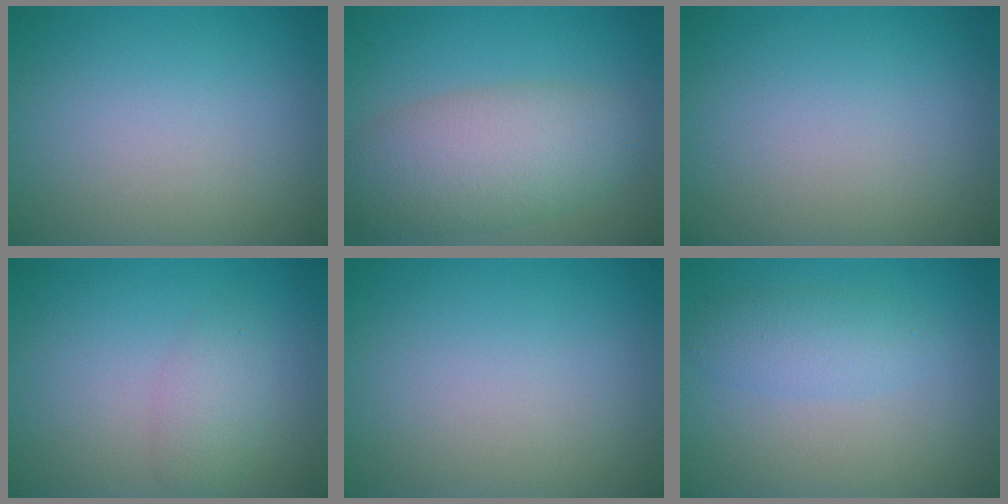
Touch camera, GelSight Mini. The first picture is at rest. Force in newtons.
{"total": 6.9, "press": 6.9, "slide": 0.5}
{"total": 0.0}
{"total": 2.1, "press": 2.1, "slide": 0.0}
{"total": 0.0}
{"total": 2.4, "press": 2.4, "slide": 0.3}